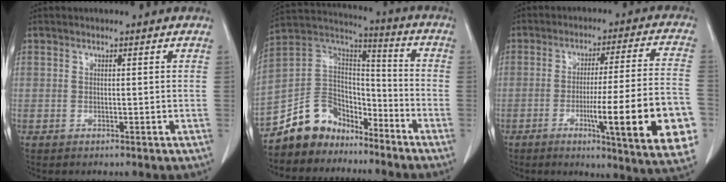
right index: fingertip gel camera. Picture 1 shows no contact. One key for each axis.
{"total": 11.4, "fx": -9.0, "fy": 6.8, "fz": 2.0, "tx": -0.041, "ty": 0.068, "tz": -0.163}
{"total": 20.2, "fx": -6.0, "fy": 0.1, "fz": 19.3, "tx": -0.222, "ty": -0.015, "tz": -0.082}